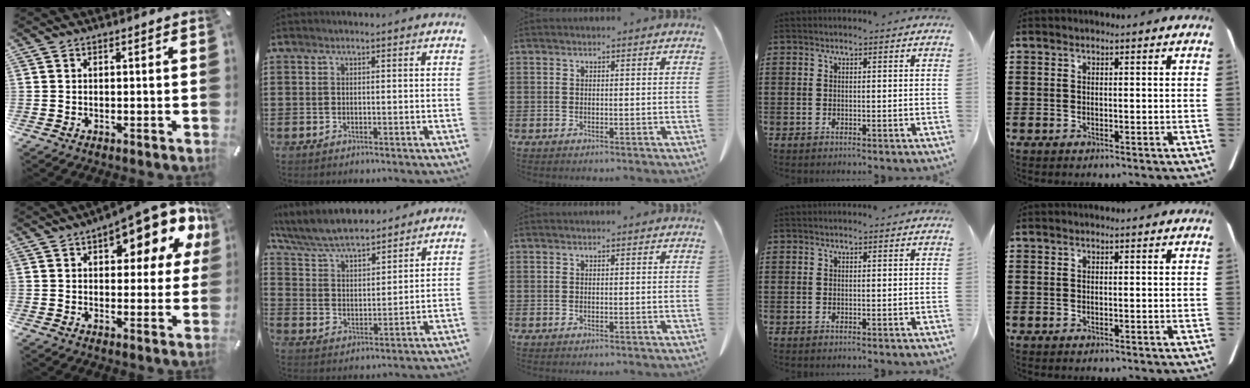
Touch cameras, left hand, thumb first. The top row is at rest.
{"thumb": {"total": 14.4, "force": [8.9, 6.0, 9.6], "torque": [-0.116, -0.061, 0.147]}, "index": {"total": 7.4, "force": [6.9, 1.1, 2.3], "torque": [-0.073, -0.032, 0.124]}}